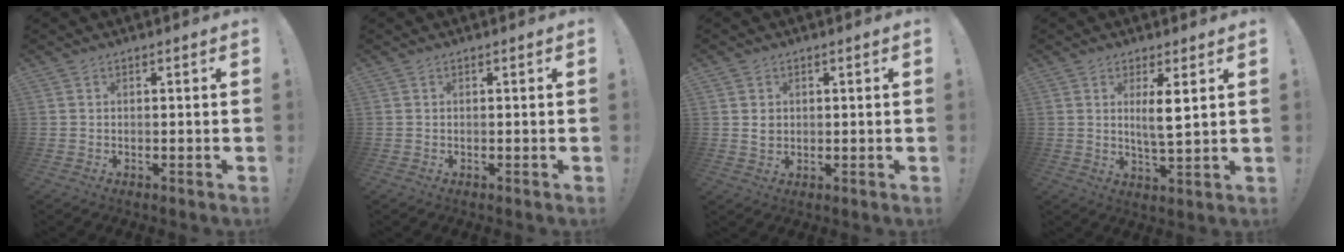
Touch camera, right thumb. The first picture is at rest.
{"total": 0.0}
{"total": 2.4, "force": [0.7, 2.1, 0.9], "torque": [-0.011, 0.001, 0.013]}
{"total": 6.2, "force": [2.1, 1.0, 5.7], "torque": [-0.099, -0.008, 0.032]}